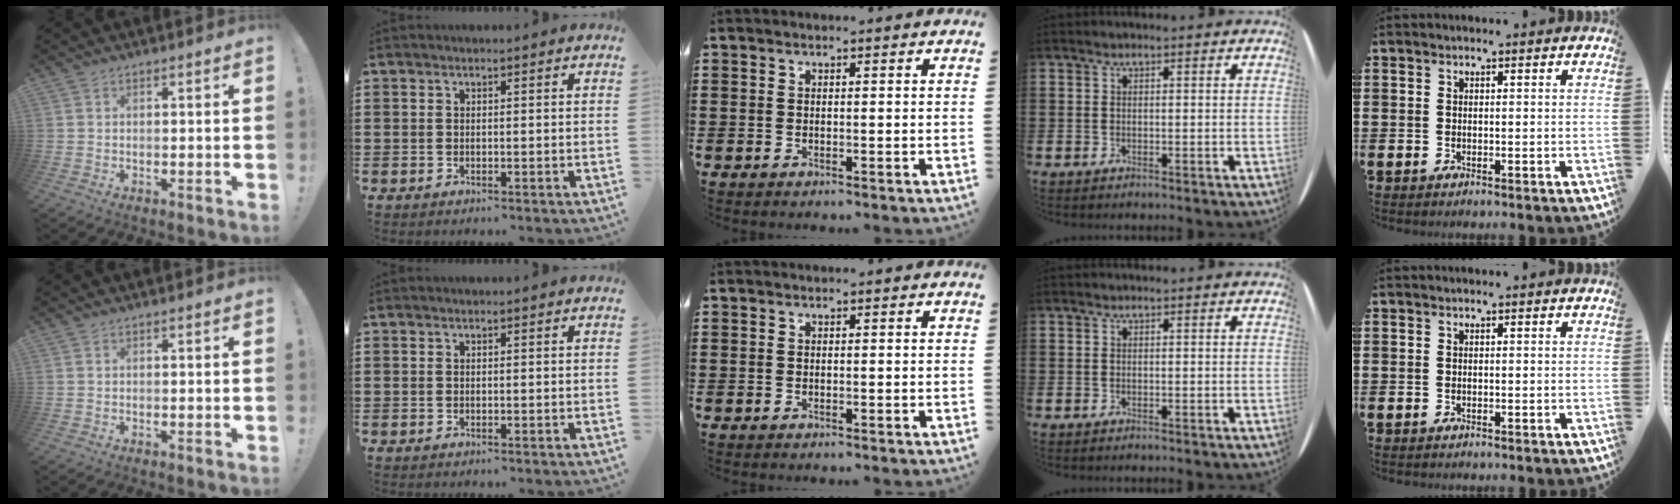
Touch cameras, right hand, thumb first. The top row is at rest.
{}